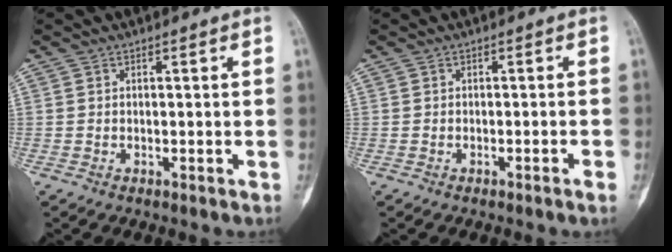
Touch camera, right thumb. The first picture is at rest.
{"total": 1.2, "force": [-0.7, -0.2, 1.0], "torque": [-0.020, 0.002, -0.011]}